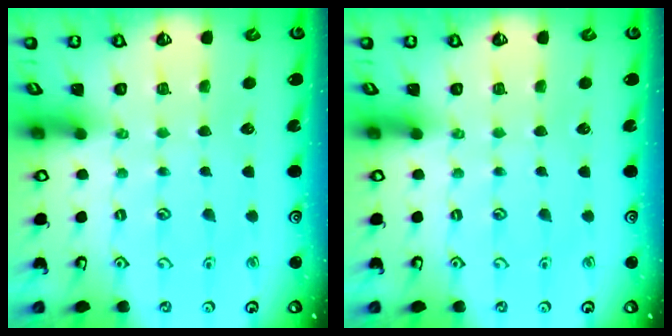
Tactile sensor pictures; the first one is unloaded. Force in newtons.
{"total": 0.0}